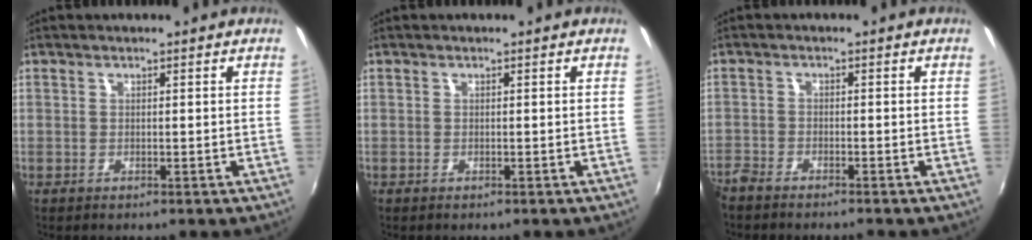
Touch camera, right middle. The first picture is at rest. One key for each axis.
{"total": 0.0}
{"total": 4.1, "fx": -3.9, "fy": 0.7, "fz": 1.1, "tx": -0.041, "ty": -0.016, "tz": -0.078}